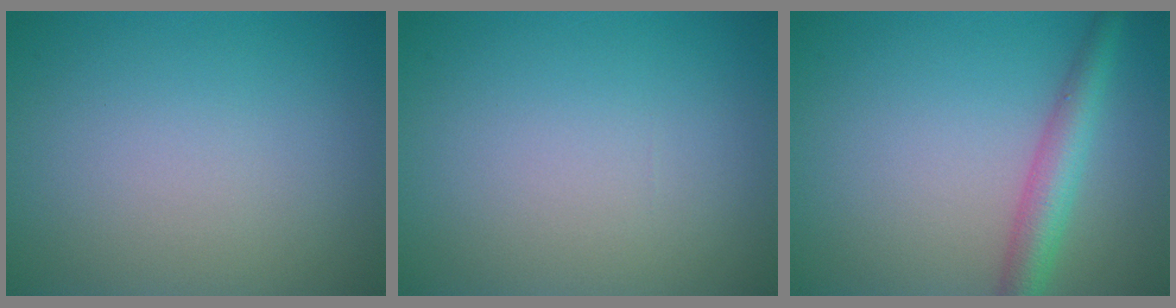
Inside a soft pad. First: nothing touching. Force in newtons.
{"total": 0.0}
{"total": 3.7, "press": 3.7, "slide": 0.2}